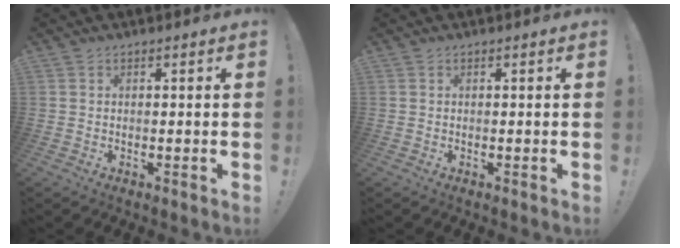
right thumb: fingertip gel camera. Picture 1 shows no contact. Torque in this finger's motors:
{"motor_torque": [0.01, -0.01, -0.02, 0.02, 0.00]}